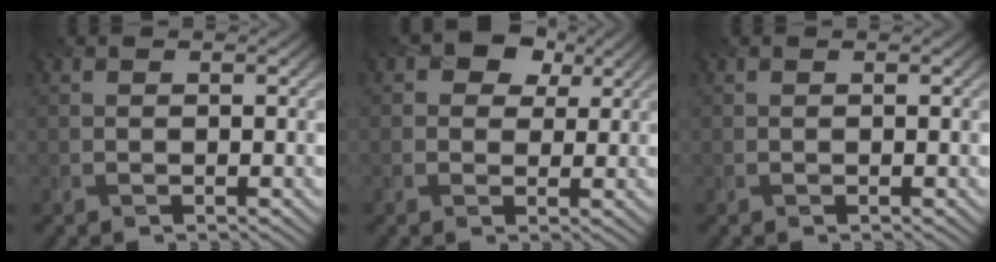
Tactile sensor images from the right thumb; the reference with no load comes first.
{"total": 5.5, "force": [1.9, 4.6, 2.4], "torque": [-0.035, 0.020, 0.000]}
{"total": 0.0}